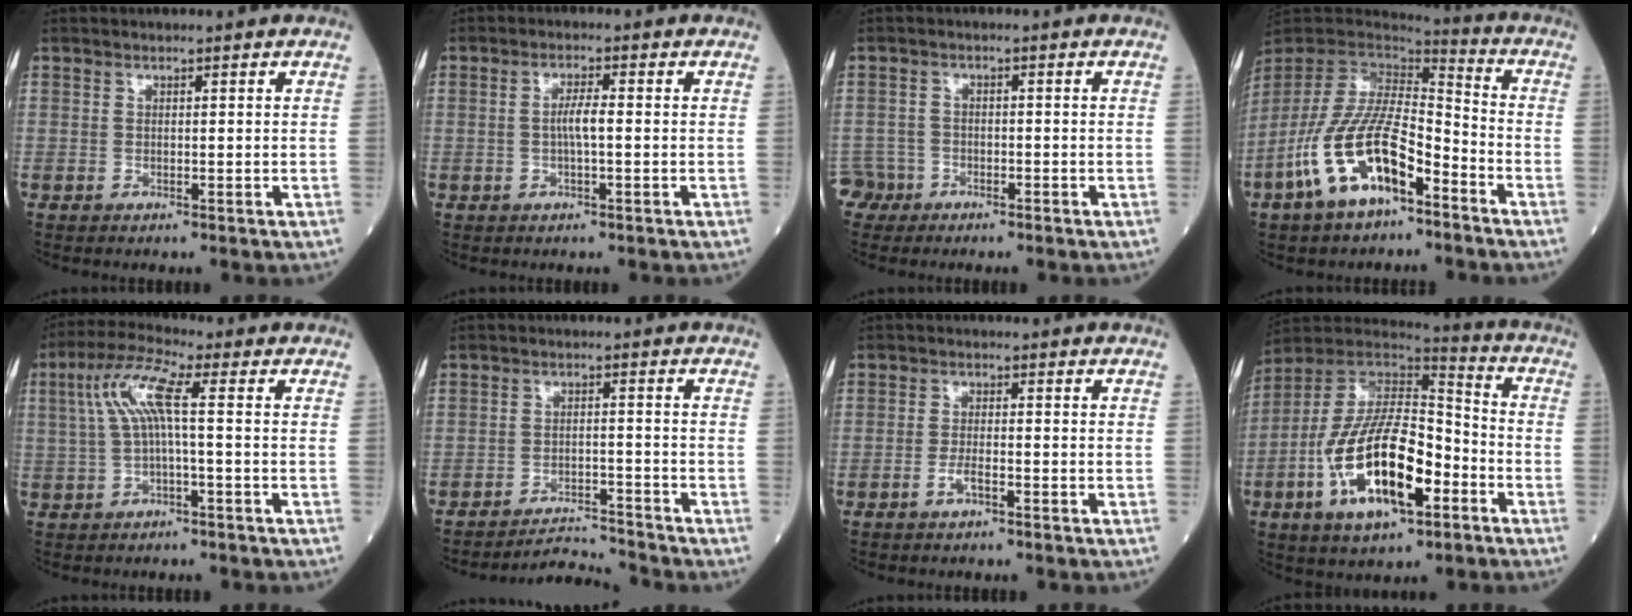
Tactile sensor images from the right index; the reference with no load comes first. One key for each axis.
{"total": 2.9, "fx": -0.2, "fy": 0.3, "fz": 2.9, "tx": -0.055, "ty": 0.002, "tz": -0.005}
{"total": 3.4, "fx": -2.2, "fy": 2.5, "fz": -0.7, "tx": 0.017, "ty": 0.010, "tz": -0.044}
{"total": 15.2, "fx": -7.7, "fy": 5.4, "fz": 11.9, "tx": -0.250, "ty": -0.002, "tz": -0.146}
{"total": 7.3, "fx": 0.9, "fy": 0.9, "fz": 7.2, "tx": -0.154, "ty": 0.029, "tz": 0.016}
{"total": 5.0, "fx": -4.8, "fy": -1.3, "fz": -1.0, "tx": 0.013, "ty": -0.005, "tz": -0.081}
{"total": 2.2, "fx": -1.2, "fy": 0.5, "fz": 1.8, "tx": -0.033, "ty": 0.001, "tz": -0.024}
{"total": 19.2, "fx": -6.9, "fy": 6.8, "fz": 16.6, "tx": -0.328, "ty": 0.000, "tz": -0.118}